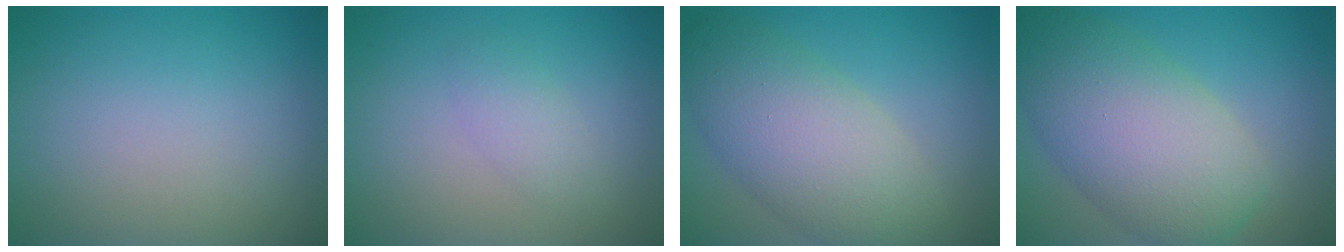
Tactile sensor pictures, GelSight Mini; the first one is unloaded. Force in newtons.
{"total": 1.6, "press": 1.6, "slide": 0.1}
{"total": 7.6, "press": 7.6, "slide": 0.1}
{"total": 9.2, "press": 9.2, "slide": 0.4}